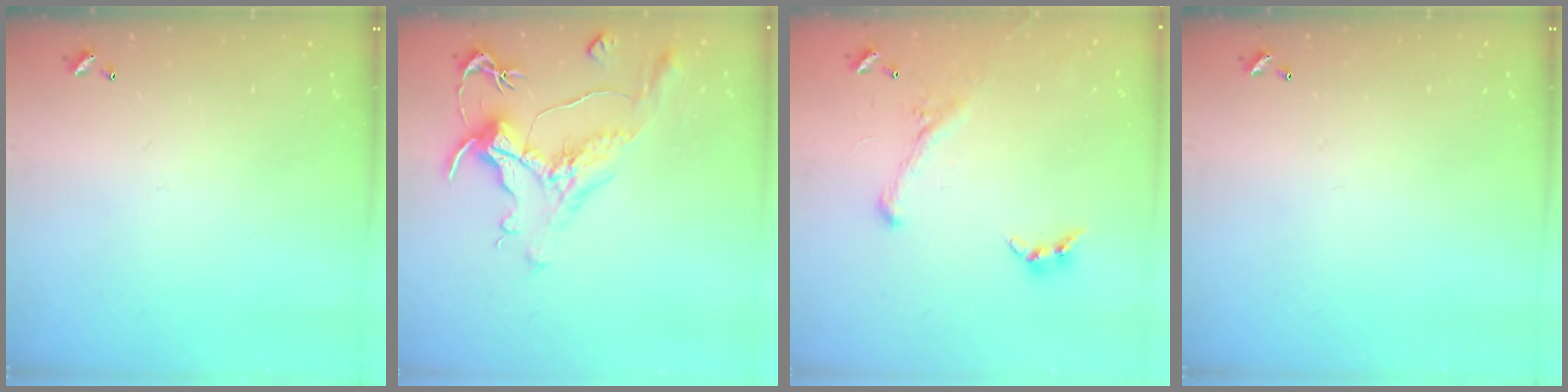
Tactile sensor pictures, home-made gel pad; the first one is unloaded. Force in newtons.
{"total": 1.1, "press": 0.2, "slide": 1.1}
{"total": 1.4, "press": 0.6, "slide": 1.2}
{"total": 0.0}